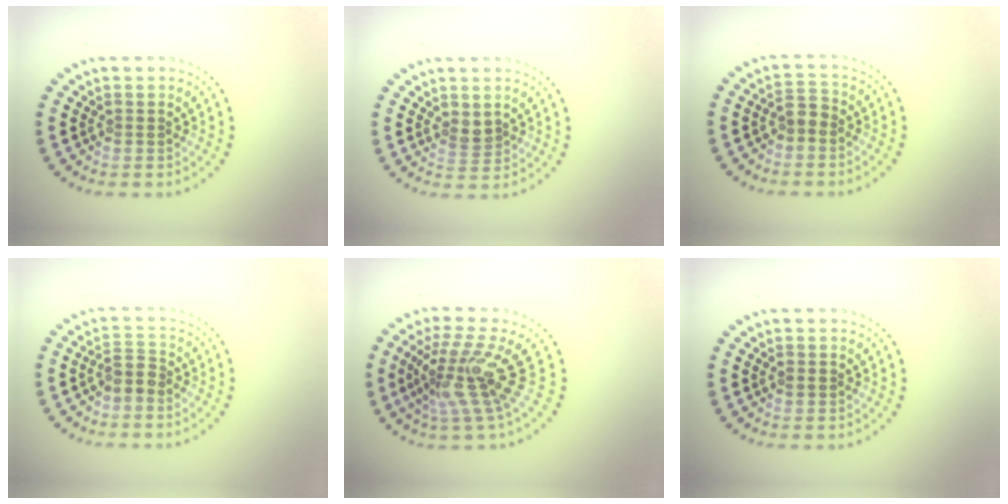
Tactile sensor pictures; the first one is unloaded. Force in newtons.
{"total": 1.3, "press": 1.2, "slide": 0.6}
{"total": 1.6, "press": 1.5, "slide": 0.5}
{"total": 1.8, "press": 1.6, "slide": 1.0}
{"total": 4.6, "press": 3.0, "slide": 3.4}
{"total": 1.0, "press": 1.0, "slide": 0.1}